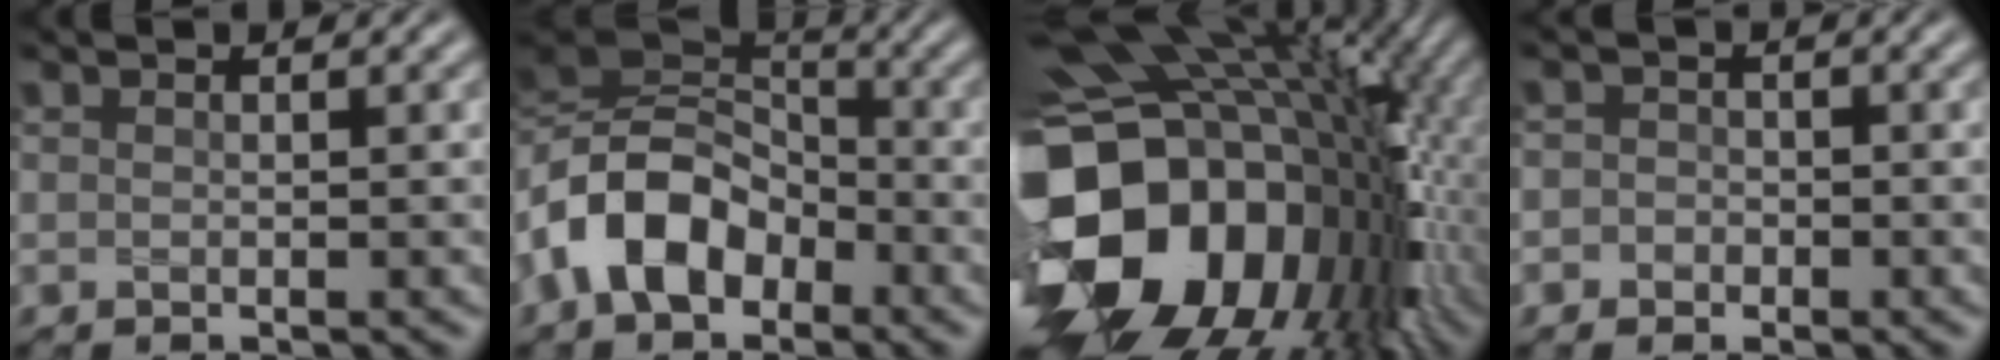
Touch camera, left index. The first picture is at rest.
{"total": 9.7, "force": [-3.4, 6.5, 6.3], "torque": [-0.123, 0.011, -0.083]}
{"total": 19.6, "force": [-2.3, 14.4, 13.0], "torque": [-0.260, -0.031, -0.018]}
{"total": 2.3, "force": [-0.3, 2.2, 0.5], "torque": [0.016, 0.012, -0.031]}